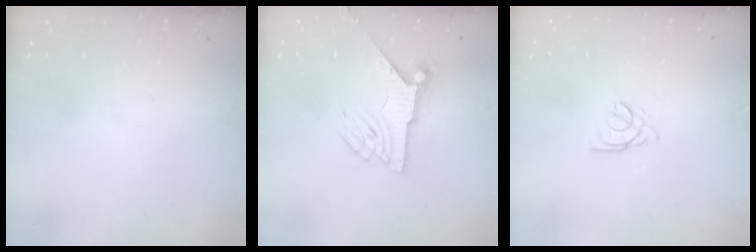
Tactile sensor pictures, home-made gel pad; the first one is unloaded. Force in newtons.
{"total": 7.3, "press": 7.3, "slide": 0.7}
{"total": 1.6, "press": 1.5, "slide": 0.5}